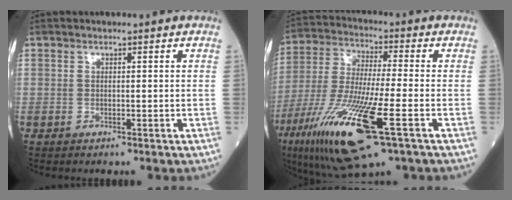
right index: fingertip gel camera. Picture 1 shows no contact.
{"total": 19.0, "force": [-8.3, 2.5, 16.9], "torque": [-0.362, -0.045, -0.147]}